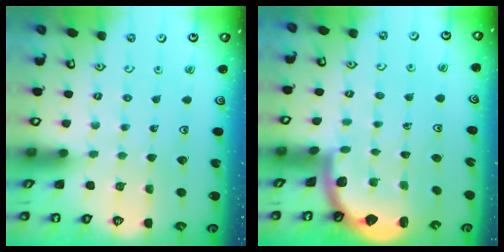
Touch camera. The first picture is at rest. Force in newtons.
{"total": 1.6, "press": 1.6, "slide": 0.1}